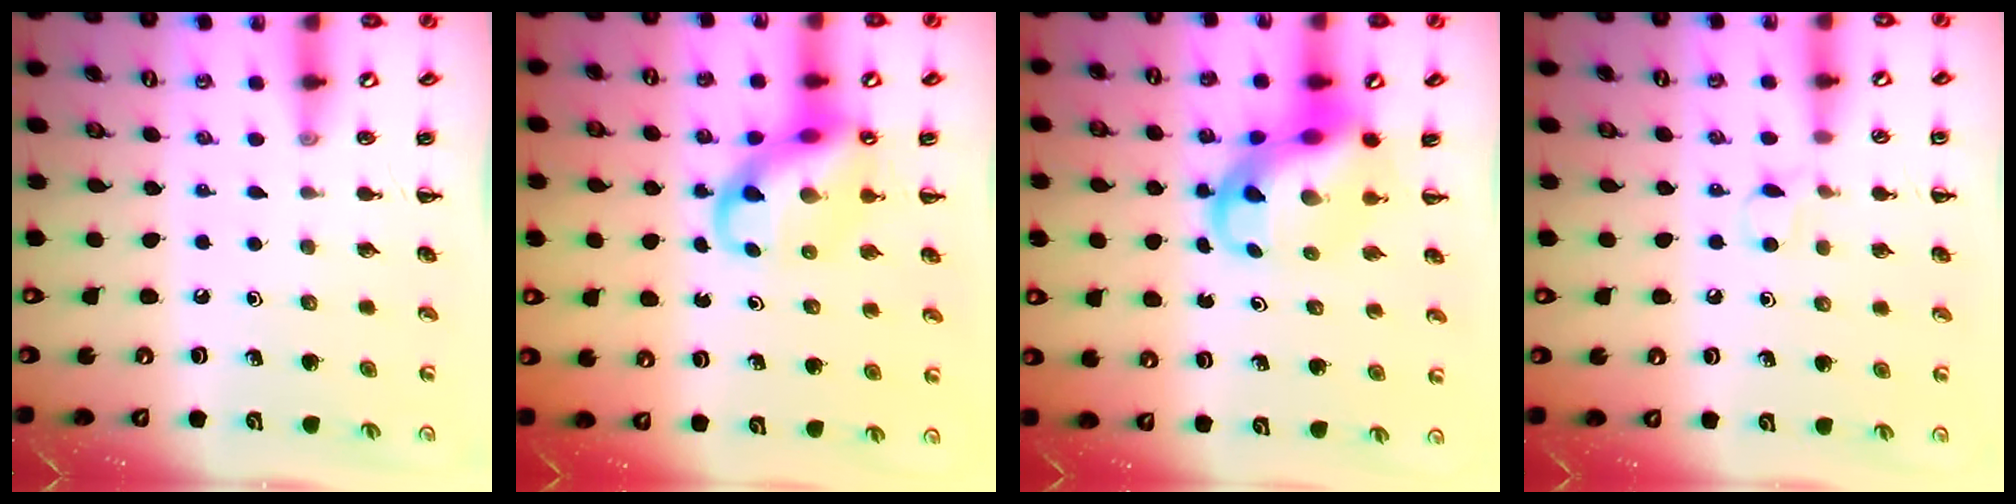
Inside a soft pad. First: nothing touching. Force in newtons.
{"total": 10.8, "press": 10.4, "slide": 2.9}
{"total": 9.1, "press": 8.7, "slide": 2.7}
{"total": 3.8, "press": 3.7, "slide": 1.0}